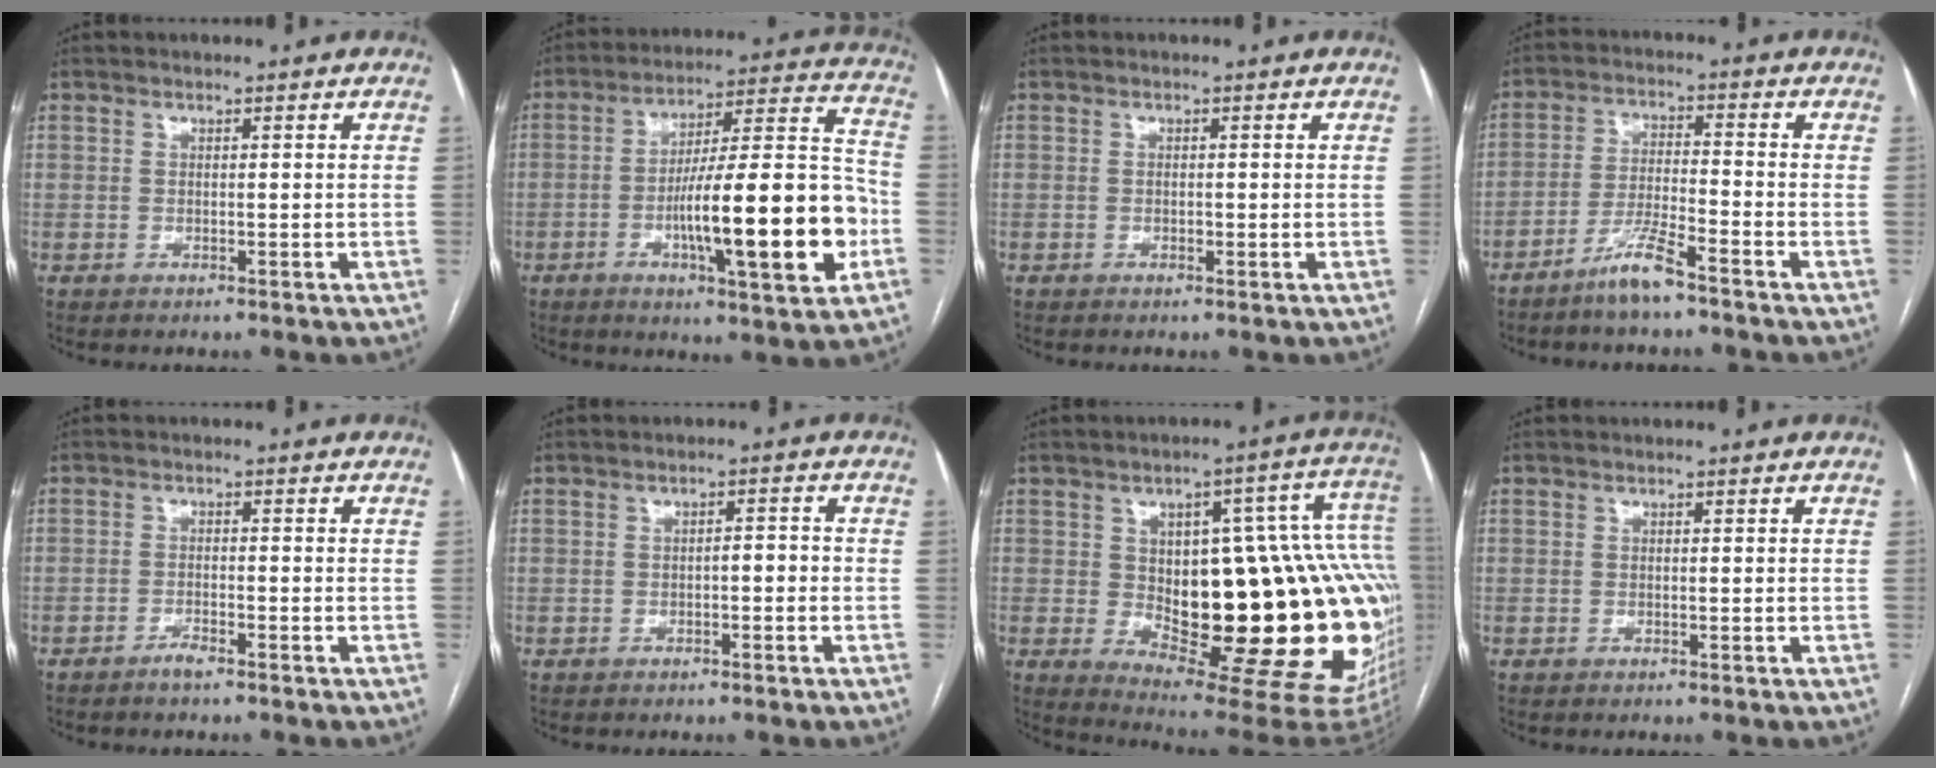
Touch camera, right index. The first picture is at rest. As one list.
[{"total": 20.8, "force": [-5.6, 2.7, 19.8], "torque": [-0.289, 0.014, -0.077]}, {"total": 0.6, "force": [0.0, 0.4, 0.4], "torque": [-0.010, 0.001, 0.001]}, {"total": 6.1, "force": [-4.7, 0.0, 3.9], "torque": [-0.080, -0.010, -0.095]}, {"total": 1.8, "force": [-1.5, 0.1, 1.0], "torque": [-0.022, -0.001, -0.029]}, {"total": 2.0, "force": [-0.6, 0.7, 1.7], "torque": [-0.024, 0.008, -0.009]}, {"total": 31.8, "force": [-1.7, 9.9, 30.2], "torque": [-0.329, 0.033, 0.002]}, {"total": 0.0}]